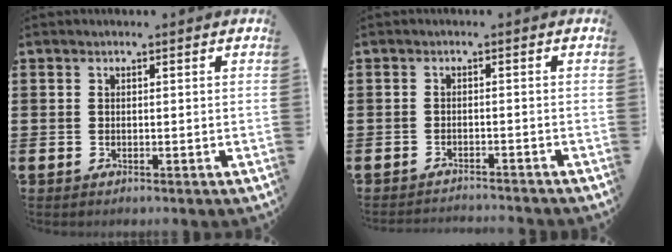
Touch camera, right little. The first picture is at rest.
{"total": 1.4, "force": [-1.4, -0.2, -0.1], "torque": [-0.001, 0.005, -0.030]}